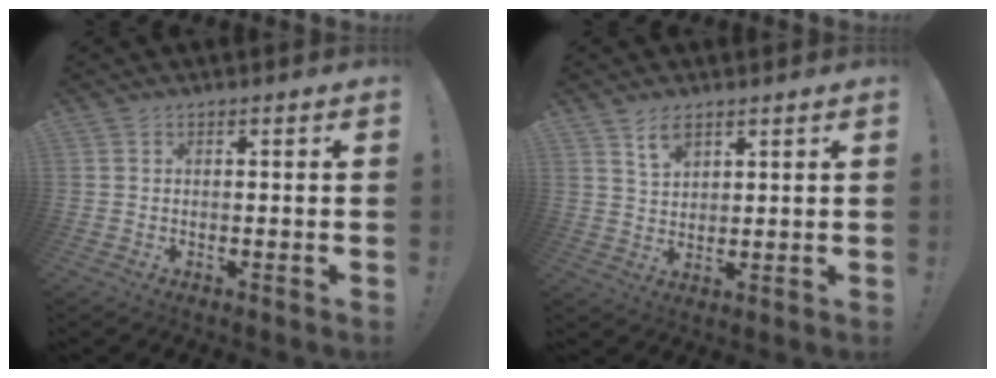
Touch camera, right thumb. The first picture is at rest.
{"total": 5.5, "force": [3.8, 2.7, 2.8], "torque": [-0.041, -0.019, 0.070]}